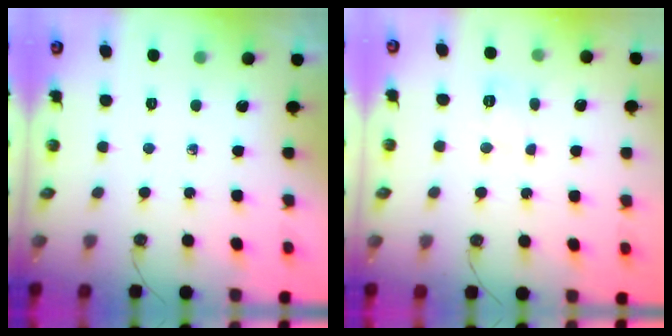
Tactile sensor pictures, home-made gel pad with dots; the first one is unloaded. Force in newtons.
{"total": 3.8, "press": 3.8, "slide": 0.3}